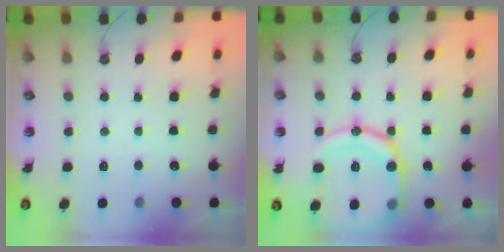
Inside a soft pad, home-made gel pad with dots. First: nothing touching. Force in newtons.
{"total": 20.7, "press": 20.5, "slide": 2.4}